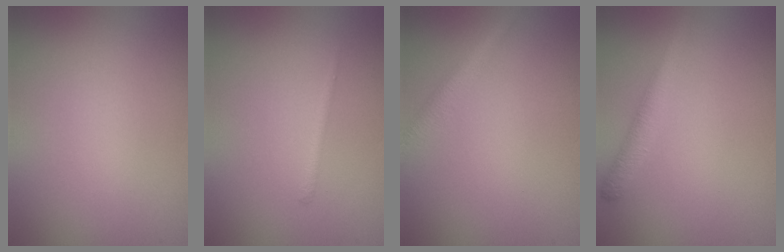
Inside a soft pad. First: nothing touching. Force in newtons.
{"total": 0.8, "press": 0.8, "slide": 0.1}
{"total": 2.7, "press": 2.7, "slide": 0.1}
{"total": 2.2, "press": 2.2, "slide": 0.1}